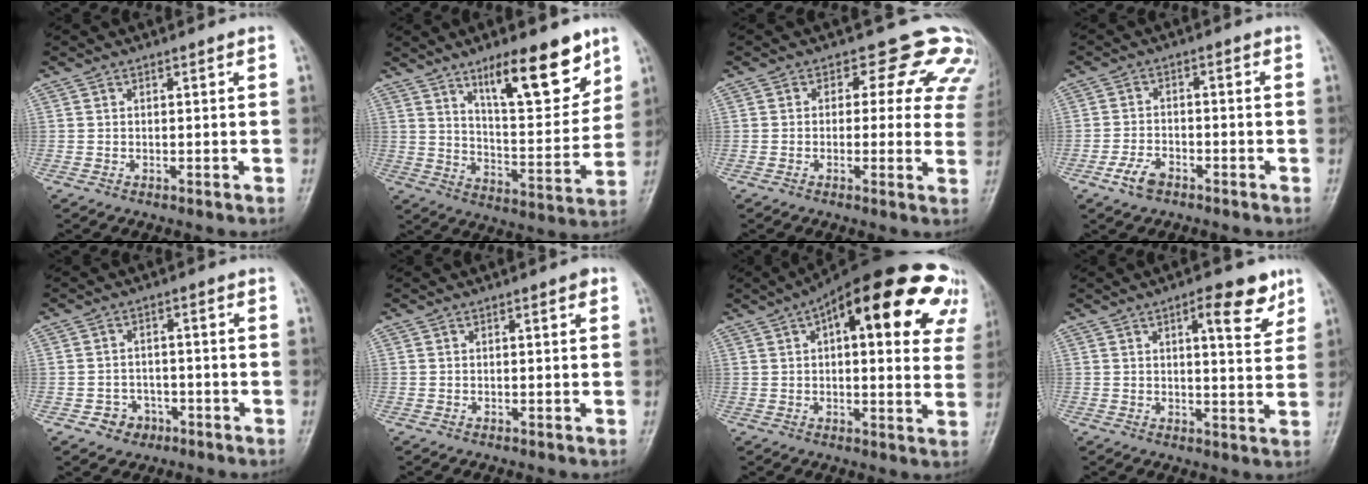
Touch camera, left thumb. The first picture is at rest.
{"total": 16.4, "force": [10.4, 5.0, 11.7], "torque": [-0.139, -0.066, 0.172]}
{"total": 10.8, "force": [7.6, 6.6, 3.9], "torque": [0.021, -0.022, 0.057]}
{"total": 4.4, "force": [-2.8, 2.5, 2.3], "torque": [-0.044, 0.016, -0.054]}
{"total": 4.3, "force": [-2.2, 3.6, 0.9], "torque": [0.011, 0.019, -0.033]}
{"total": 1.0, "force": [0.4, 0.3, 0.9], "torque": [-0.012, 0.004, 0.002]}
{"total": 26.5, "force": [11.4, 10.2, 21.6], "torque": [-0.267, 0.024, 0.146]}
{"total": 7.8, "force": [4.2, 2.6, 6.0], "torque": [-0.065, -0.020, 0.054]}